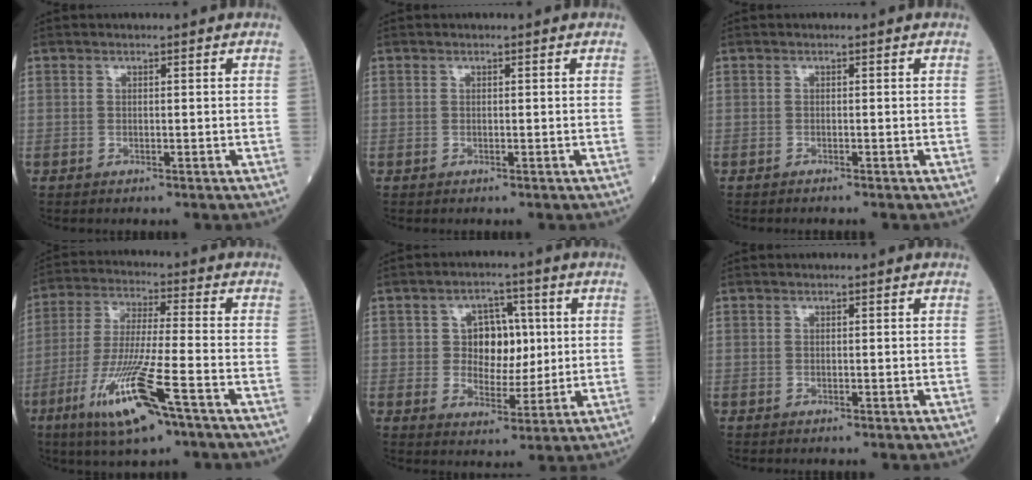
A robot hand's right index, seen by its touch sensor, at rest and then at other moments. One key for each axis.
{"total": 0.0}
{"total": 0.9, "fx": -0.8, "fy": -0.1, "fz": 0.4, "tx": -0.004, "ty": 0.001, "tz": -0.011}
{"total": 13.9, "fx": -7.1, "fy": 1.0, "fz": 11.9, "tx": -0.240, "ty": -0.027, "tz": -0.128}
{"total": 7.1, "fx": 1.1, "fy": 5.0, "fz": 4.9, "tx": -0.072, "ty": 0.017, "tz": 0.022}
{"total": 0.0}